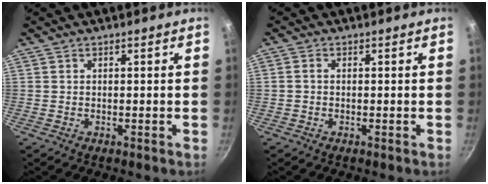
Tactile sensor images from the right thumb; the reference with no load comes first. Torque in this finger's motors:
{"motor_torque": [-0.45, 0.34, -0.23, 0.12, 0.03]}